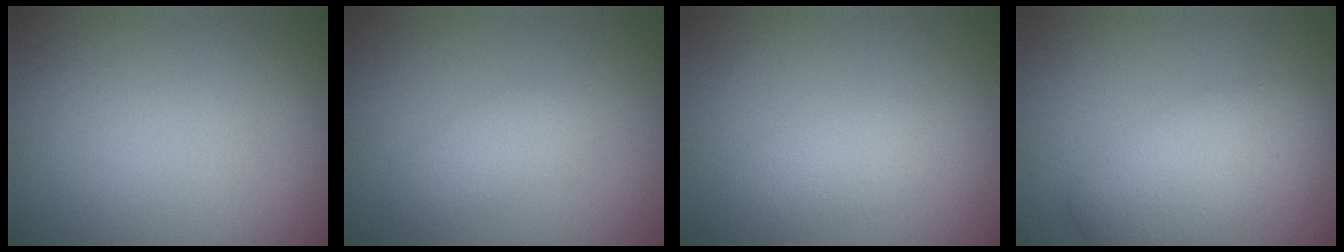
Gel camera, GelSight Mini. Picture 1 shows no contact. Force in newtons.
{"total": 2.0, "press": 1.9, "slide": 0.1}
{"total": 2.8, "press": 2.8, "slide": 0.0}
{"total": 5.0, "press": 5.0, "slide": 0.2}